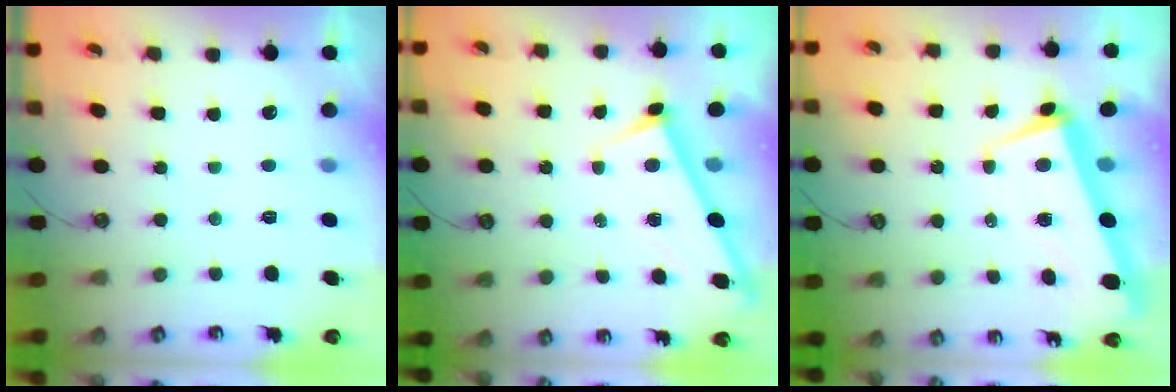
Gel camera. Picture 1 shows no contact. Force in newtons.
{"total": 3.8, "press": 3.7, "slide": 0.2}
{"total": 3.8, "press": 3.1, "slide": 2.1}